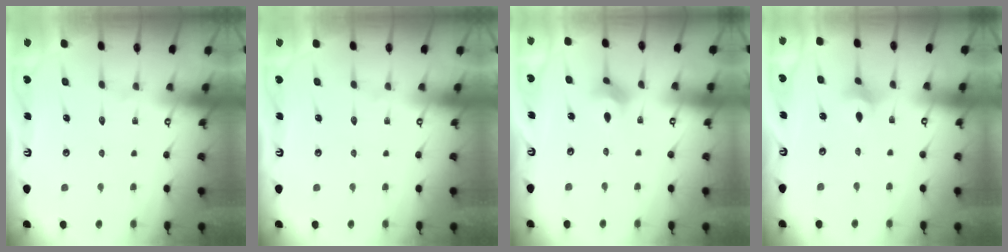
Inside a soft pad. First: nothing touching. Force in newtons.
{"total": 0.0}
{"total": 2.8, "press": 2.7, "slide": 0.4}
{"total": 2.9, "press": 2.8, "slide": 0.6}